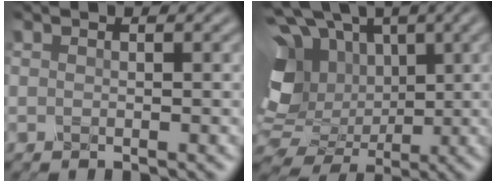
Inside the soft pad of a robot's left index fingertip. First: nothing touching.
{"total": 10.8, "force": [0.9, 8.3, 6.9], "torque": [-0.145, 0.005, 0.017]}